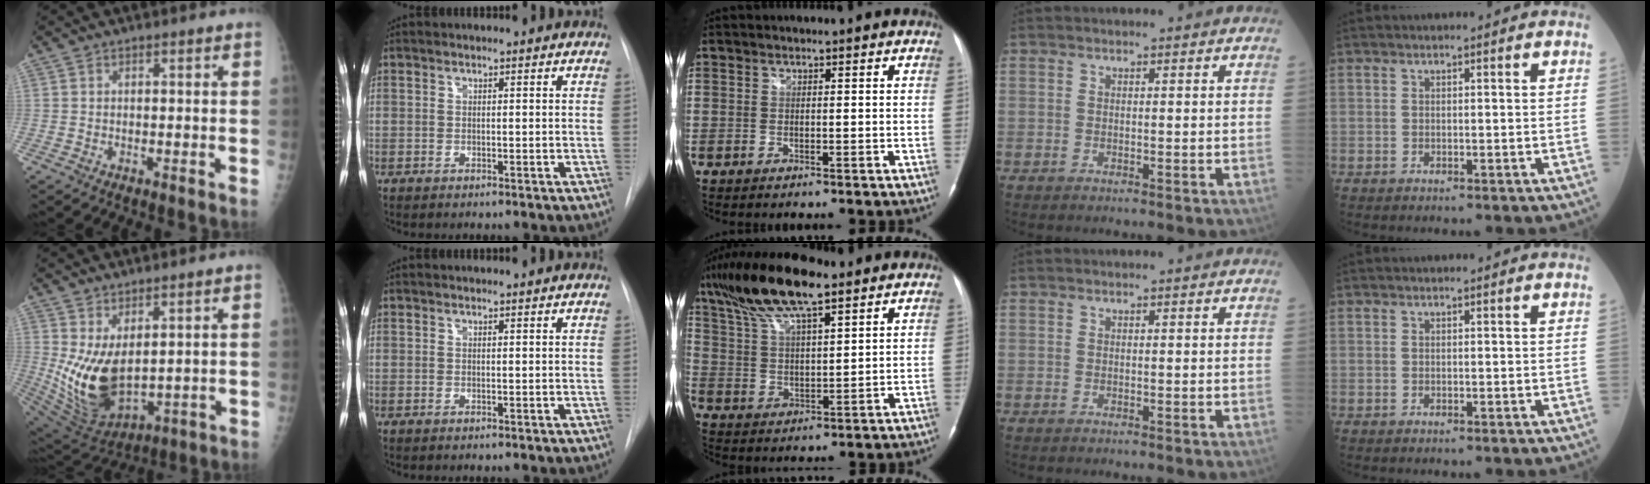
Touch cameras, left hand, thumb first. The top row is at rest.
{"thumb": {"total": 12.5, "force": [2.9, 6.4, 10.3], "torque": [-0.185, -0.038, 0.082]}, "middle": {"total": 13.8, "force": [9.5, 3.1, 9.5], "torque": [-0.188, 0.024, 0.177]}}